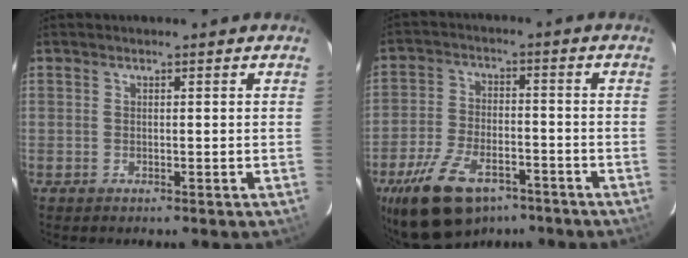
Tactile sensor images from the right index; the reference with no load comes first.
{"total": 16.1, "force": [-10.5, 8.2, 9.0], "torque": [-0.201, -0.017, -0.178]}